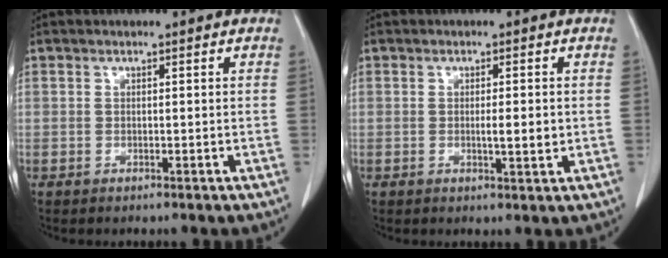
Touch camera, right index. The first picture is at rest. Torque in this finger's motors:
{"motor_torque": [0.63, -0.21, 0.29, 0.05]}